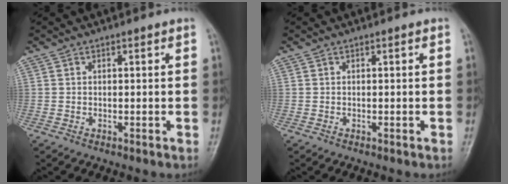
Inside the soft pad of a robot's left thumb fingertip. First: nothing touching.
{"total": 0.0}